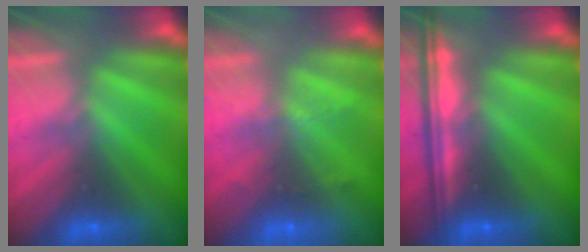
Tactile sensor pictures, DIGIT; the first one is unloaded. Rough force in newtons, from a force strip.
{"total": 2.3}
{"total": 7.7}